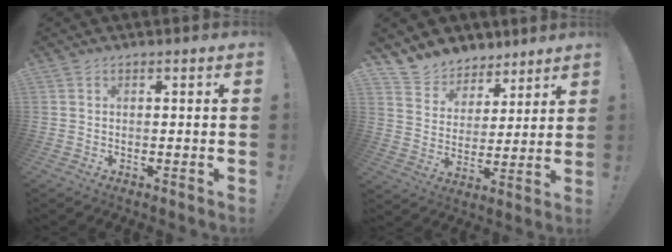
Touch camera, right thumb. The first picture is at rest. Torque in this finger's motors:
{"motor_torque": [-0.38, 0.46, -0.08, 0.30, 0.01]}